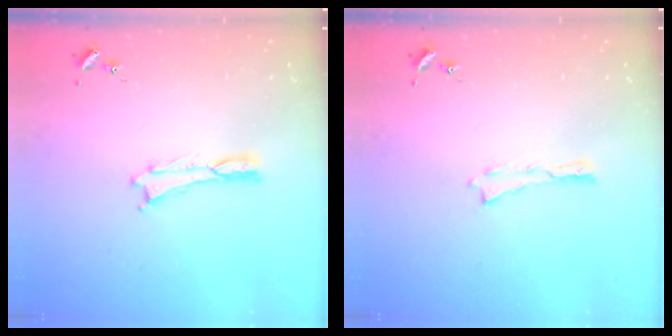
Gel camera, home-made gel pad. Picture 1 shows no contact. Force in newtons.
{"total": 0.0}